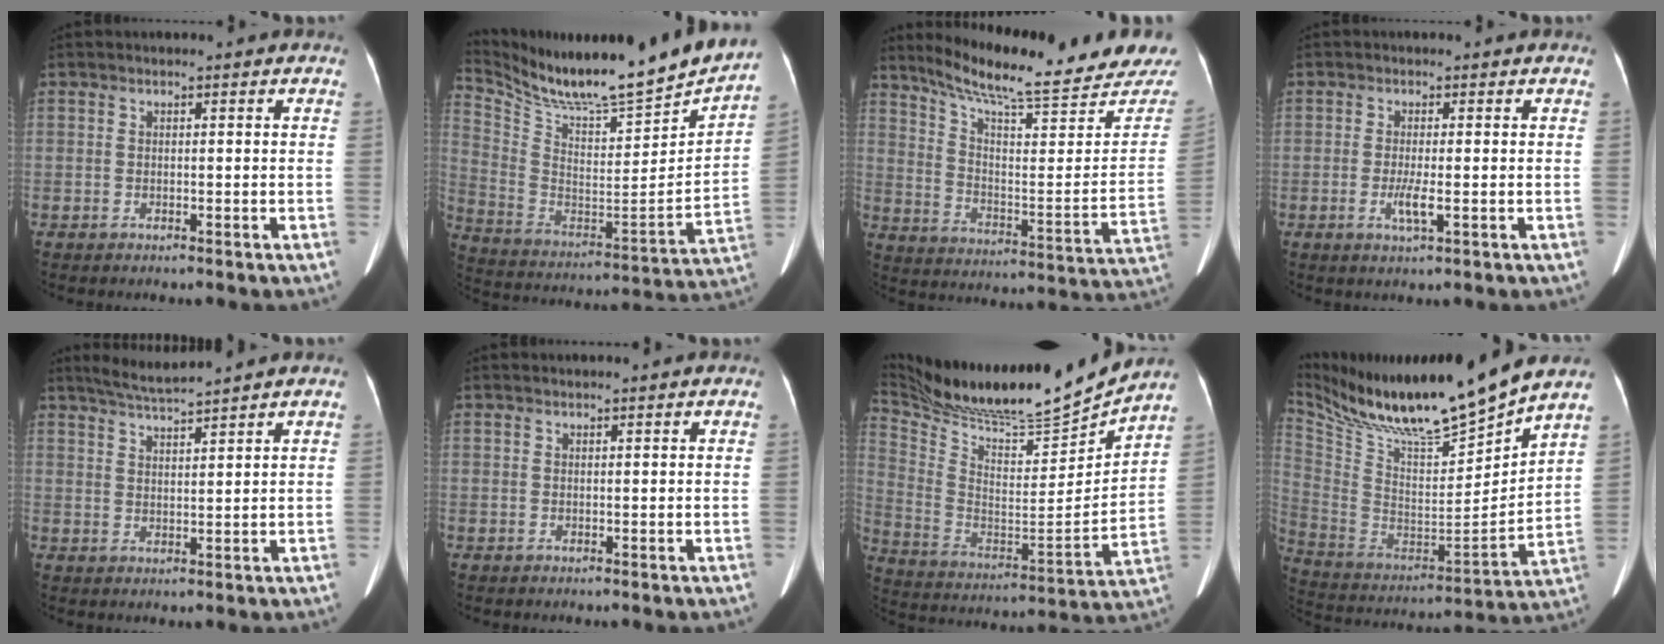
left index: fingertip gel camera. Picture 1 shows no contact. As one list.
[{"total": 24.7, "force": [22.3, 1.0, 10.5], "torque": [-0.196, -0.071, 0.344]}, {"total": 24.1, "force": [21.8, 2.9, 10.0], "torque": [-0.157, -0.072, 0.292]}, {"total": 2.6, "force": [-0.5, 0.3, 2.5], "torque": [-0.050, -0.005, -0.007]}, {"total": 5.1, "force": [4.7, -1.1, 1.5], "torque": [-0.032, 0.008, 0.089]}, {"total": 1.3, "force": [1.2, 0.0, 0.3], "torque": [-0.007, 0.018, 0.024]}, {"total": 23.5, "force": [21.7, 0.8, 9.0], "torque": [-0.181, -0.048, 0.357]}, {"total": 21.9, "force": [19.2, 0.4, 10.5], "torque": [-0.207, -0.036, 0.337]}]